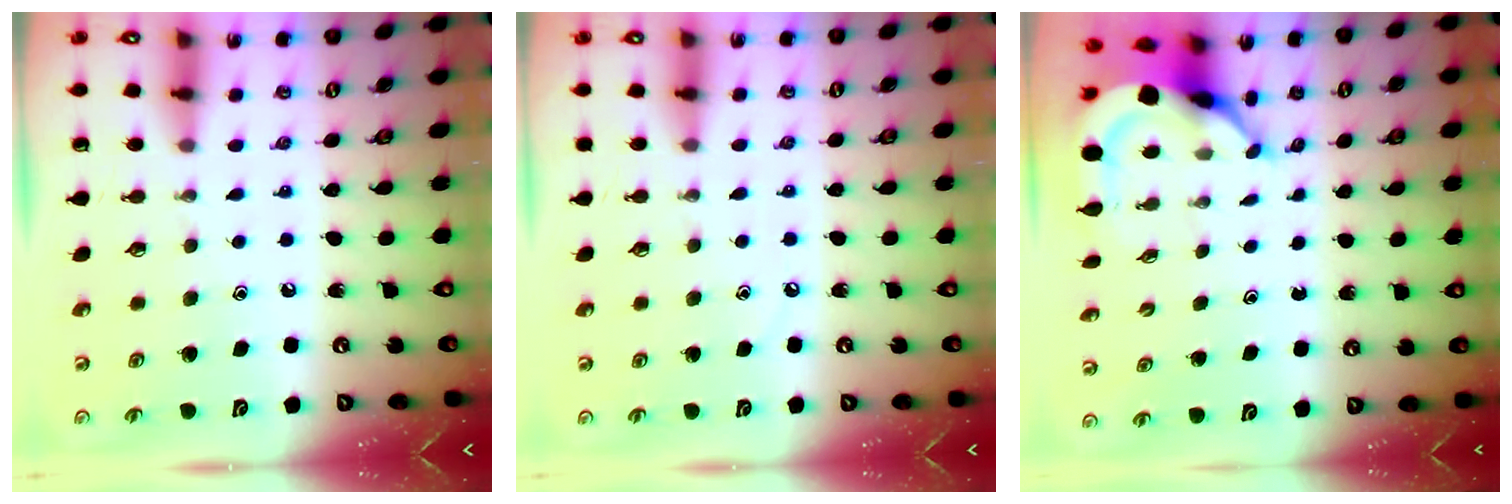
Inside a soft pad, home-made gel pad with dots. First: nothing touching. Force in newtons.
{"total": 2.3, "press": 2.2, "slide": 0.4}
{"total": 5.5, "press": 5.4, "slide": 0.8}